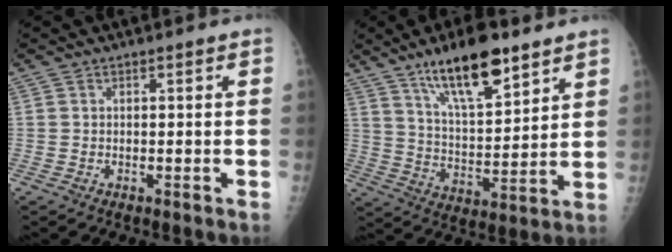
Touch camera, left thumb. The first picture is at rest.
{"total": 15.6, "force": [10.3, 4.9, 10.6], "torque": [-0.155, -0.058, 0.184]}